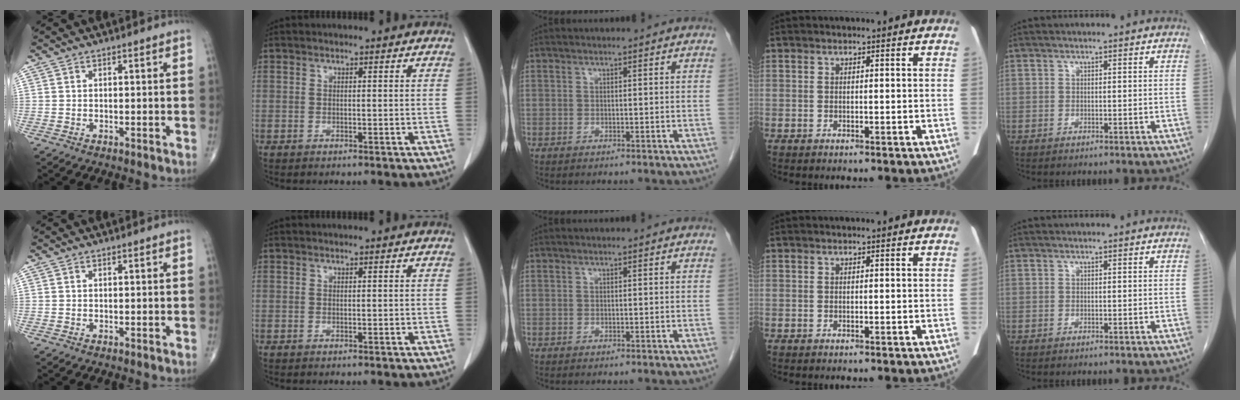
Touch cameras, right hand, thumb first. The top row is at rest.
{}